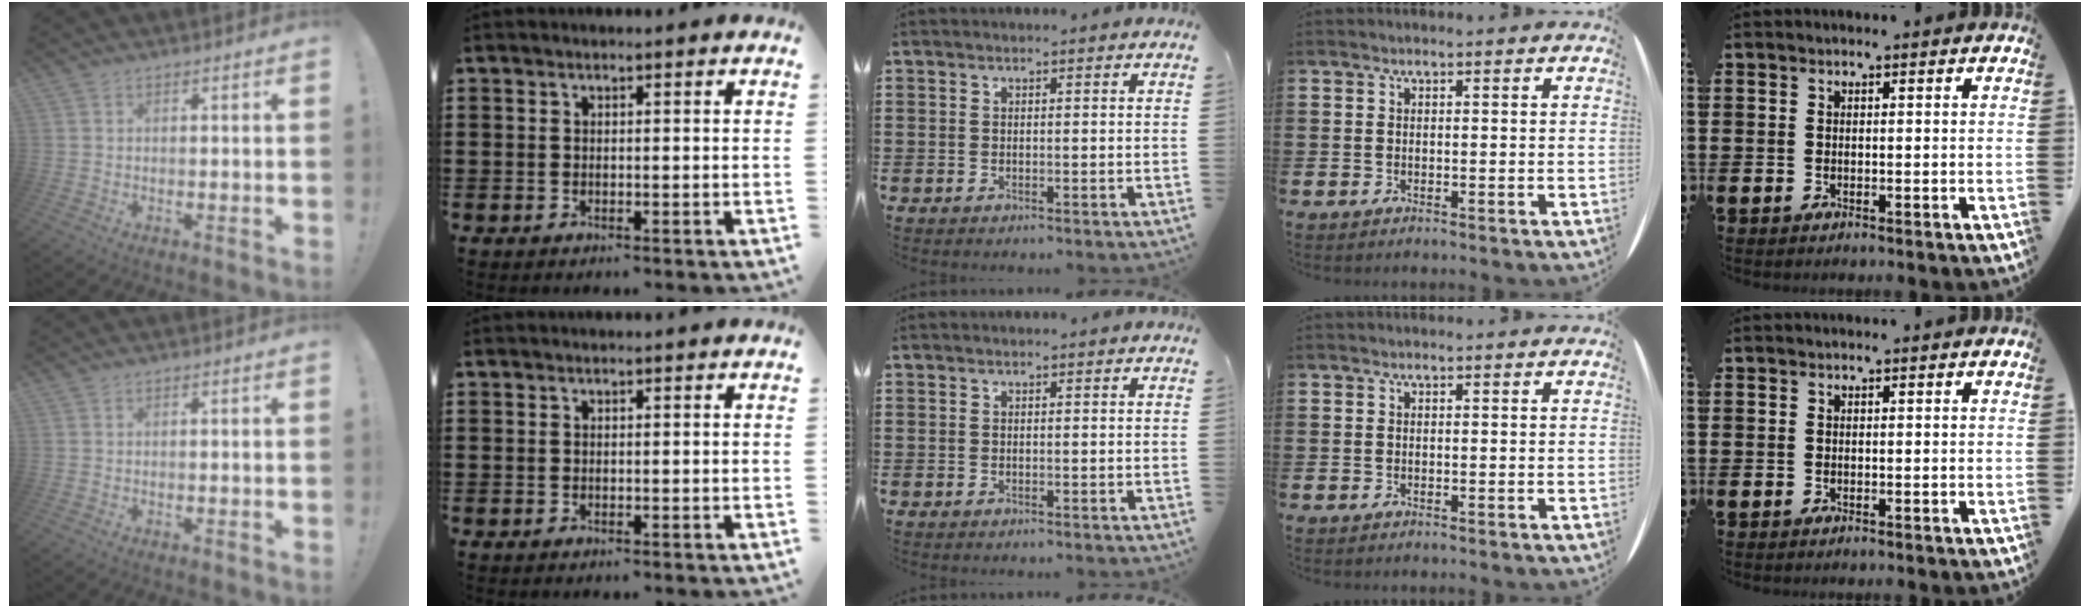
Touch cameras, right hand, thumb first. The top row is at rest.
{}